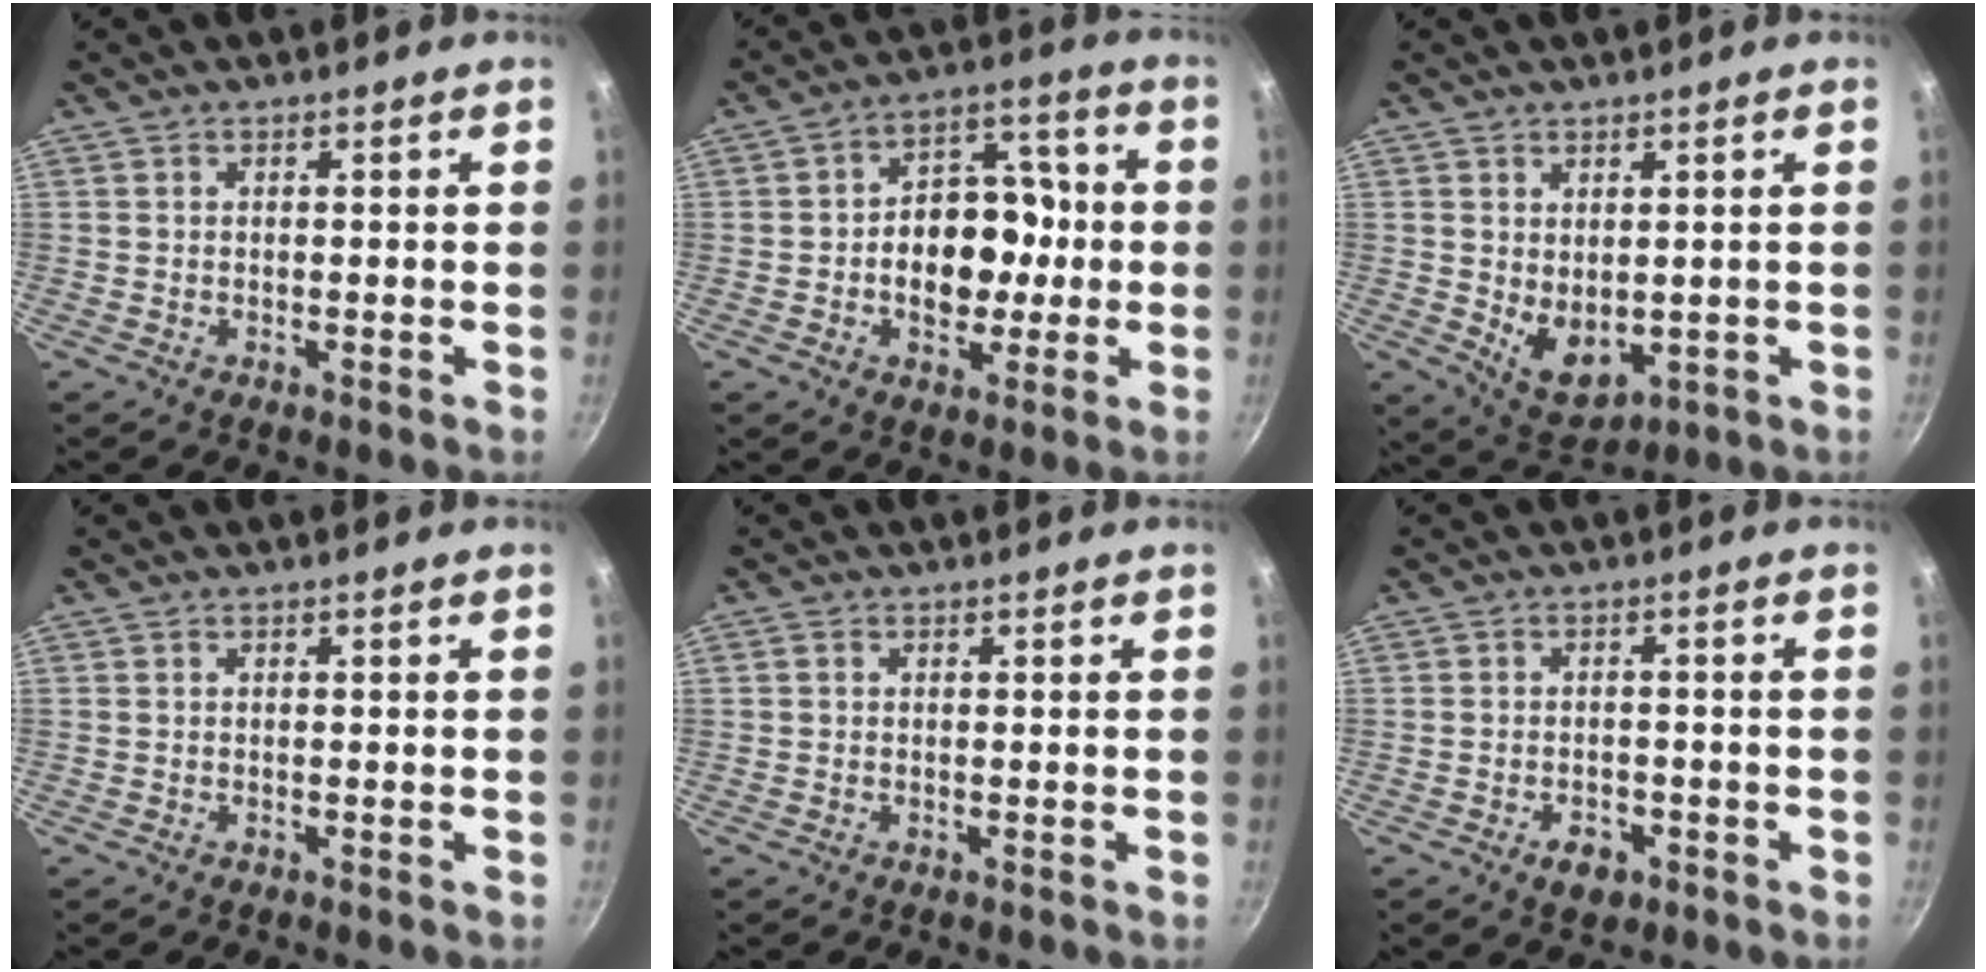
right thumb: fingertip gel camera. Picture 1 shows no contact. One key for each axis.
{"total": 13.1, "fx": -1.3, "fy": 9.6, "fz": 8.8, "tx": -0.081, "ty": 0.025, "tz": -0.028}
{"total": 7.1, "fx": 0.7, "fy": 4.7, "fz": 5.2, "tx": -0.065, "ty": -0.023, "tz": 0.033}
{"total": 0.0}
{"total": 0.7, "fx": 0.2, "fy": 0.6, "fz": 0.4, "tx": -0.007, "ty": 0.002, "tz": 0.003}
{"total": 4.1, "fx": -2.0, "fy": 2.6, "fz": 2.3, "tx": -0.029, "ty": 0.014, "tz": -0.025}